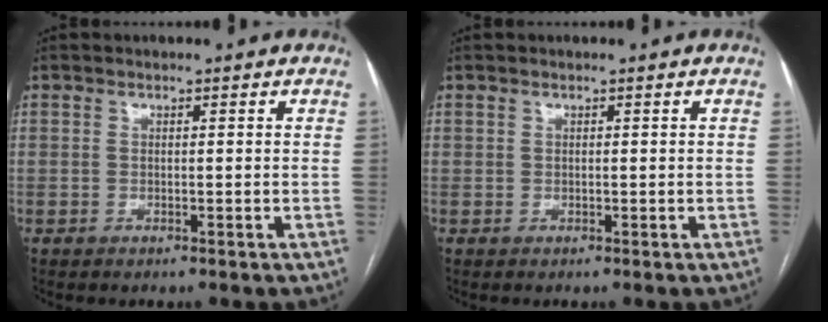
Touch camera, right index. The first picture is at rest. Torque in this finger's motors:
{"motor_torque": [0.00, 0.00, 0.00, 0.00]}